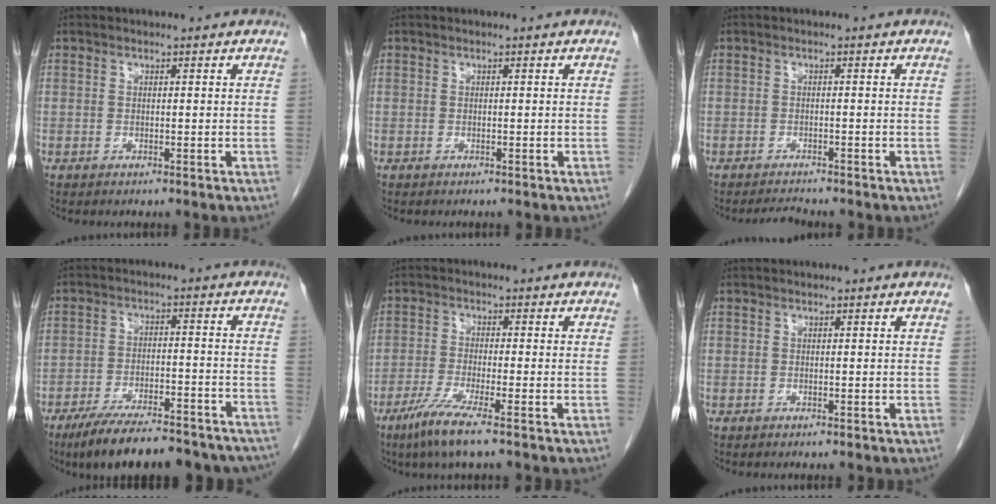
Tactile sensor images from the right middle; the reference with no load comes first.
{"total": 0.0}
{"total": 1.5, "force": [-1.5, -0.1, 0.1], "torque": [-0.006, -0.010, -0.023]}
{"total": 20.6, "force": [-17.5, 4.6, 9.7], "torque": [-0.117, 0.001, -0.245]}
{"total": 6.0, "force": [-3.9, -0.3, 4.6], "torque": [-0.094, -0.018, -0.076]}
{"total": 0.0}